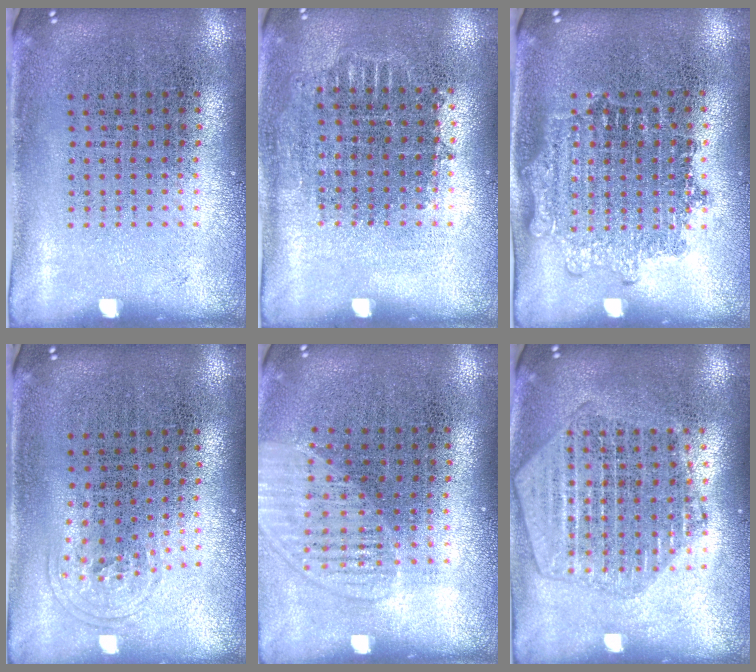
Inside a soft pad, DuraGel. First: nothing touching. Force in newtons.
{"total": 0.7, "press": 0.7, "slide": 0.2}
{"total": 1.2, "press": 1.1, "slide": 0.5}
{"total": 0.8, "press": 0.5, "slide": 0.7}
{"total": 1.3, "press": 1.3, "slide": 0.2}
{"total": 2.0, "press": 1.8, "slide": 0.8}